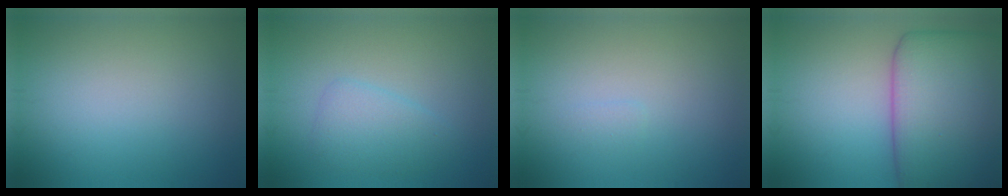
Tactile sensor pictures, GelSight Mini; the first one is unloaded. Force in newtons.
{"total": 2.6, "press": 2.6, "slide": 0.1}
{"total": 0.5, "press": 0.5, "slide": 0.1}
{"total": 11.6, "press": 11.6, "slide": 0.2}